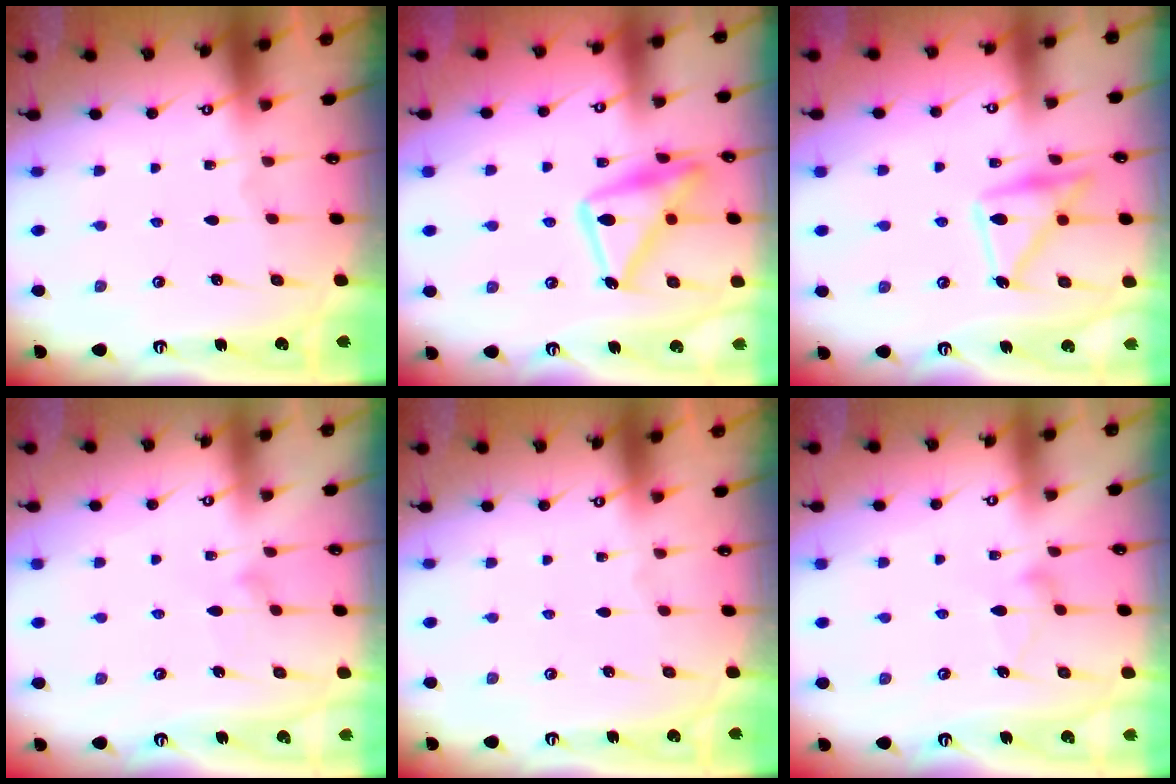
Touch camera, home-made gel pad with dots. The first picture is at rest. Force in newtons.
{"total": 17.4, "press": 17.4, "slide": 0.9}
{"total": 15.4, "press": 15.4, "slide": 0.7}
{"total": 8.2, "press": 8.1, "slide": 0.4}
{"total": 0.0}
{"total": 8.7, "press": 8.7, "slide": 0.4}